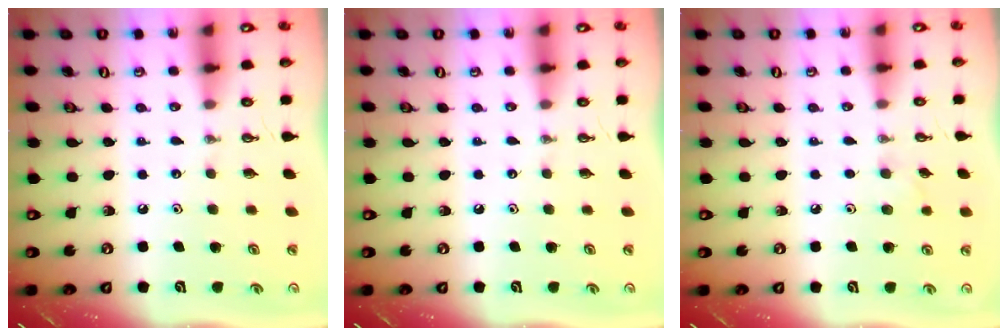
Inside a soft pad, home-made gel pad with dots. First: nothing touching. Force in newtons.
{"total": 0.0}
{"total": 4.9, "press": 4.3, "slide": 2.2}